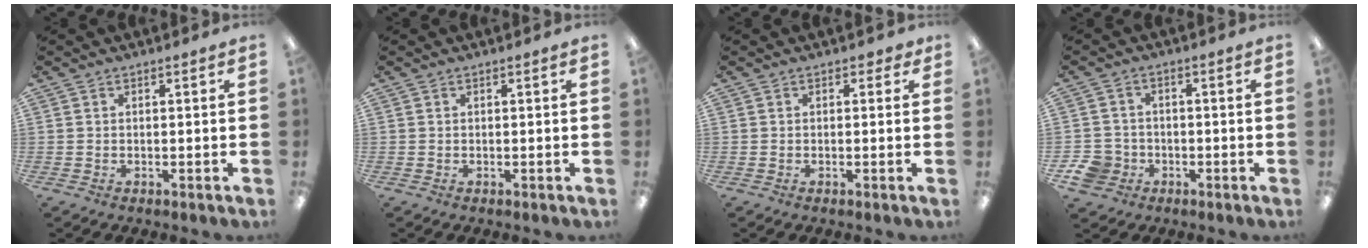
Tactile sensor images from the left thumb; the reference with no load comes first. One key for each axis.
{"total": 0.0}
{"total": 1.1, "fx": 0.4, "fy": 0.9, "fz": 0.6, "tx": -0.008, "ty": 0.001, "tz": 0.005}
{"total": 6.6, "fx": -2.6, "fy": 5.7, "fz": 2.0, "tx": -0.044, "ty": 0.019, "tz": -0.048}